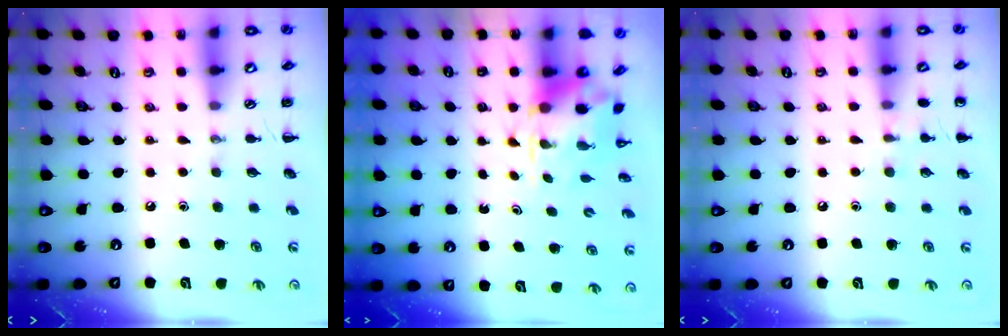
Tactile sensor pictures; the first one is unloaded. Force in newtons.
{"total": 3.7, "press": 3.6, "slide": 0.9}
{"total": 6.2, "press": 5.9, "slide": 1.9}